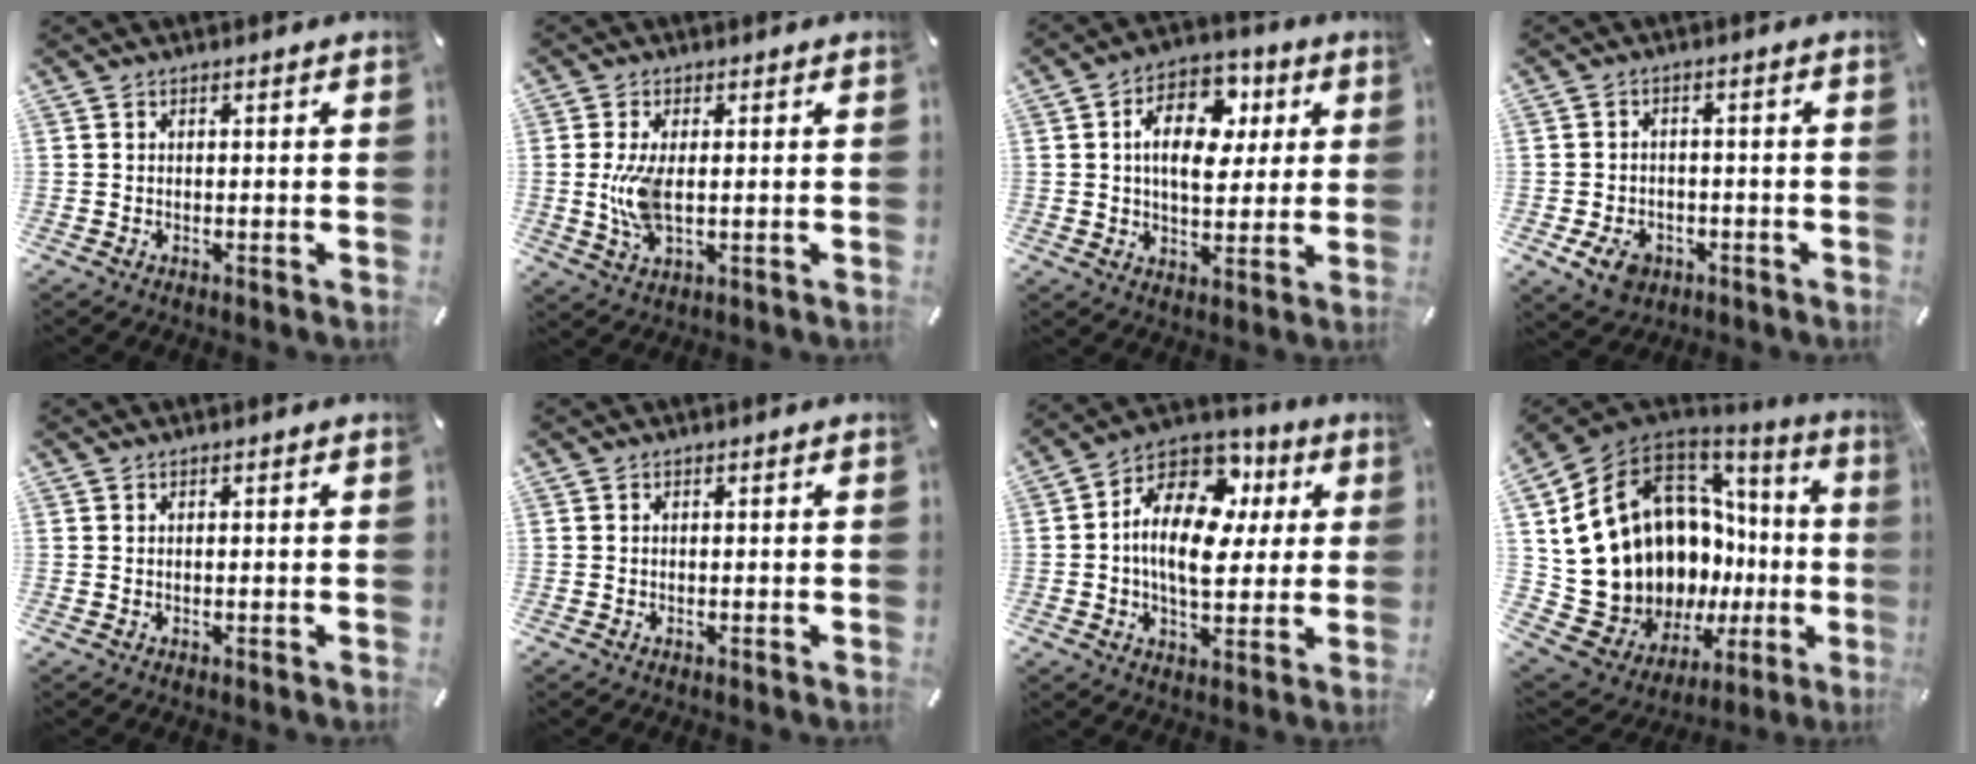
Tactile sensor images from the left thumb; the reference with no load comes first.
{"total": 7.8, "force": [0.3, 4.0, 6.7], "torque": [-0.157, -0.010, -0.004]}
{"total": 13.7, "force": [3.5, 9.3, 9.5], "torque": [-0.139, -0.001, 0.062]}
{"total": 6.2, "force": [-2.8, 4.7, 2.9], "torque": [-0.062, 0.007, -0.053]}
{"total": 0.0}
{"total": 0.0}
{"total": 17.6, "force": [2.8, 11.6, 12.9], "torque": [-0.247, -0.008, 0.048]}
{"total": 20.9, "force": [2.6, 15.1, 14.1], "torque": [-0.228, -0.087, 0.120]}